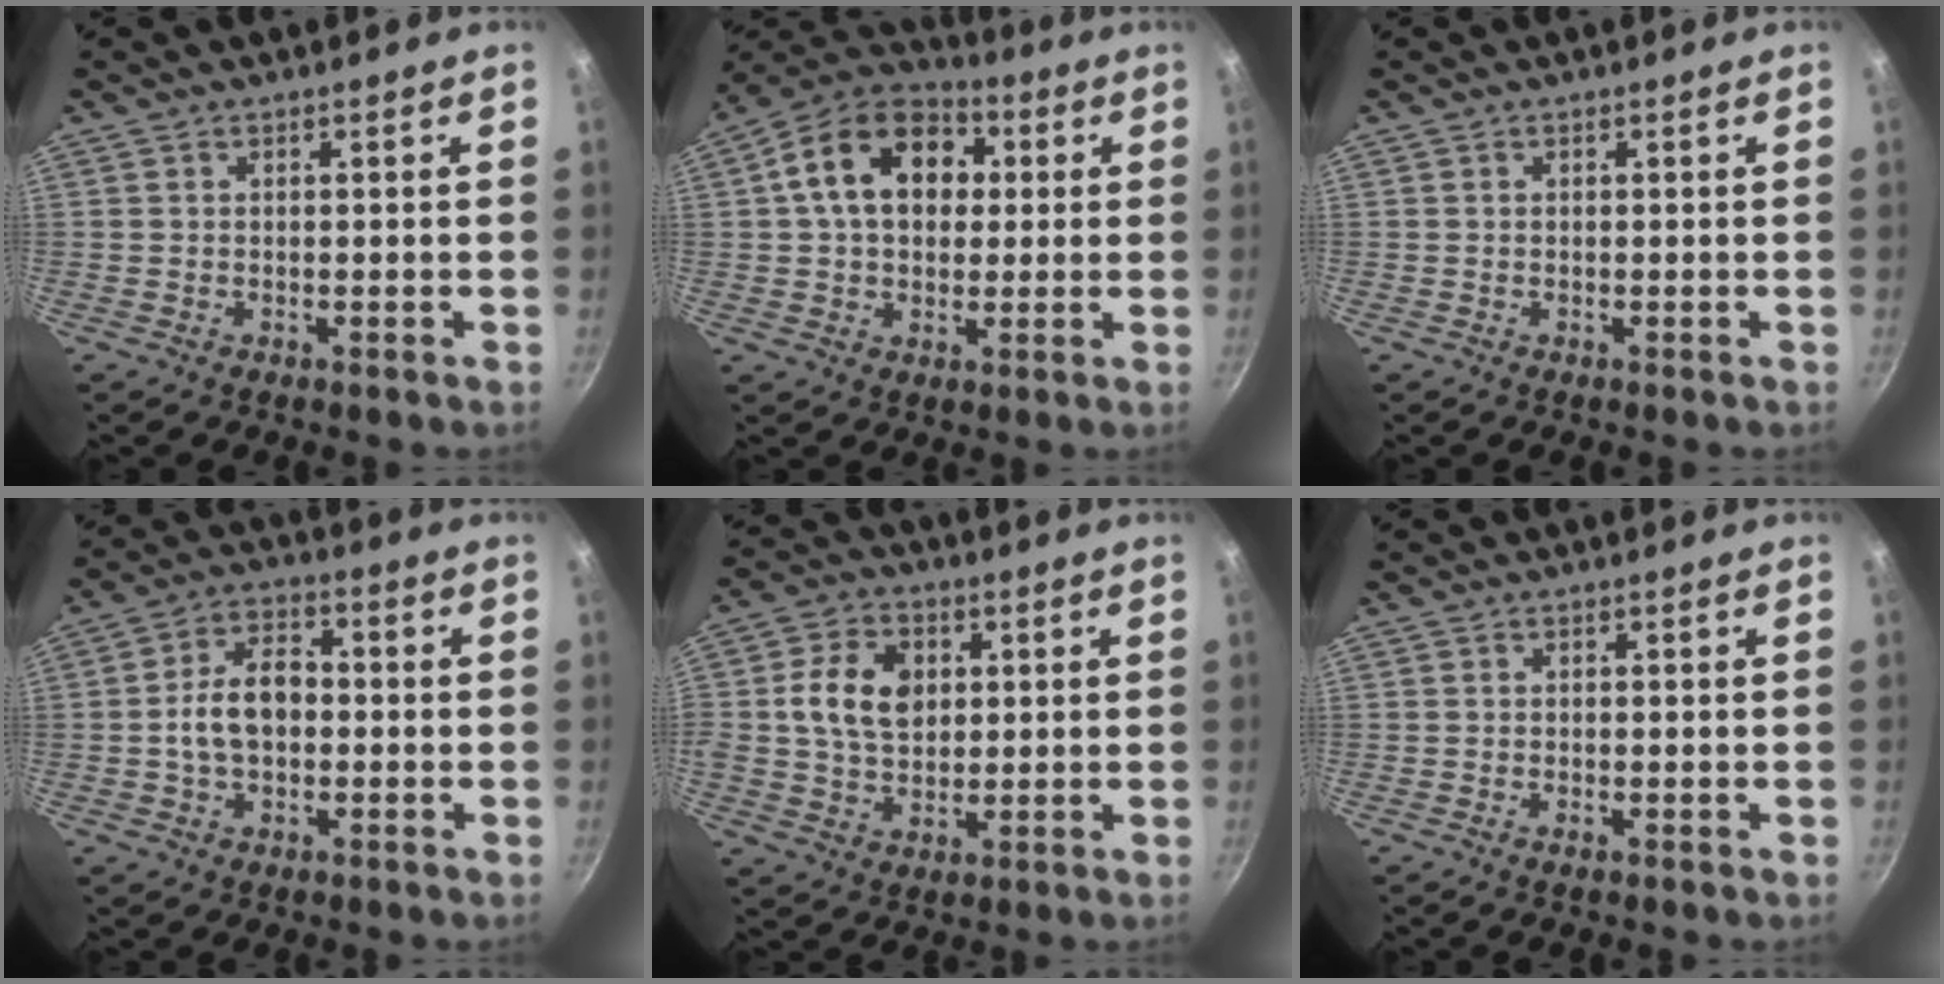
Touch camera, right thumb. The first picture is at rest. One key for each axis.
{"total": 16.2, "fx": 3.3, "fy": 11.7, "fz": 10.8, "tx": -0.150, "ty": 0.025, "tz": 0.036}
{"total": 0.0}
{"total": 9.1, "fx": -0.8, "fy": 5.9, "fz": 6.9, "tx": -0.101, "ty": 0.026, "tz": -0.021}
{"total": 10.6, "fx": 1.9, "fy": 7.8, "fz": 7.0, "tx": -0.109, "ty": 0.004, "tz": 0.026}
{"total": 0.6, "fx": -0.3, "fy": 0.0, "fz": 0.5, "tx": -0.009, "ty": 0.000, "tz": -0.007}